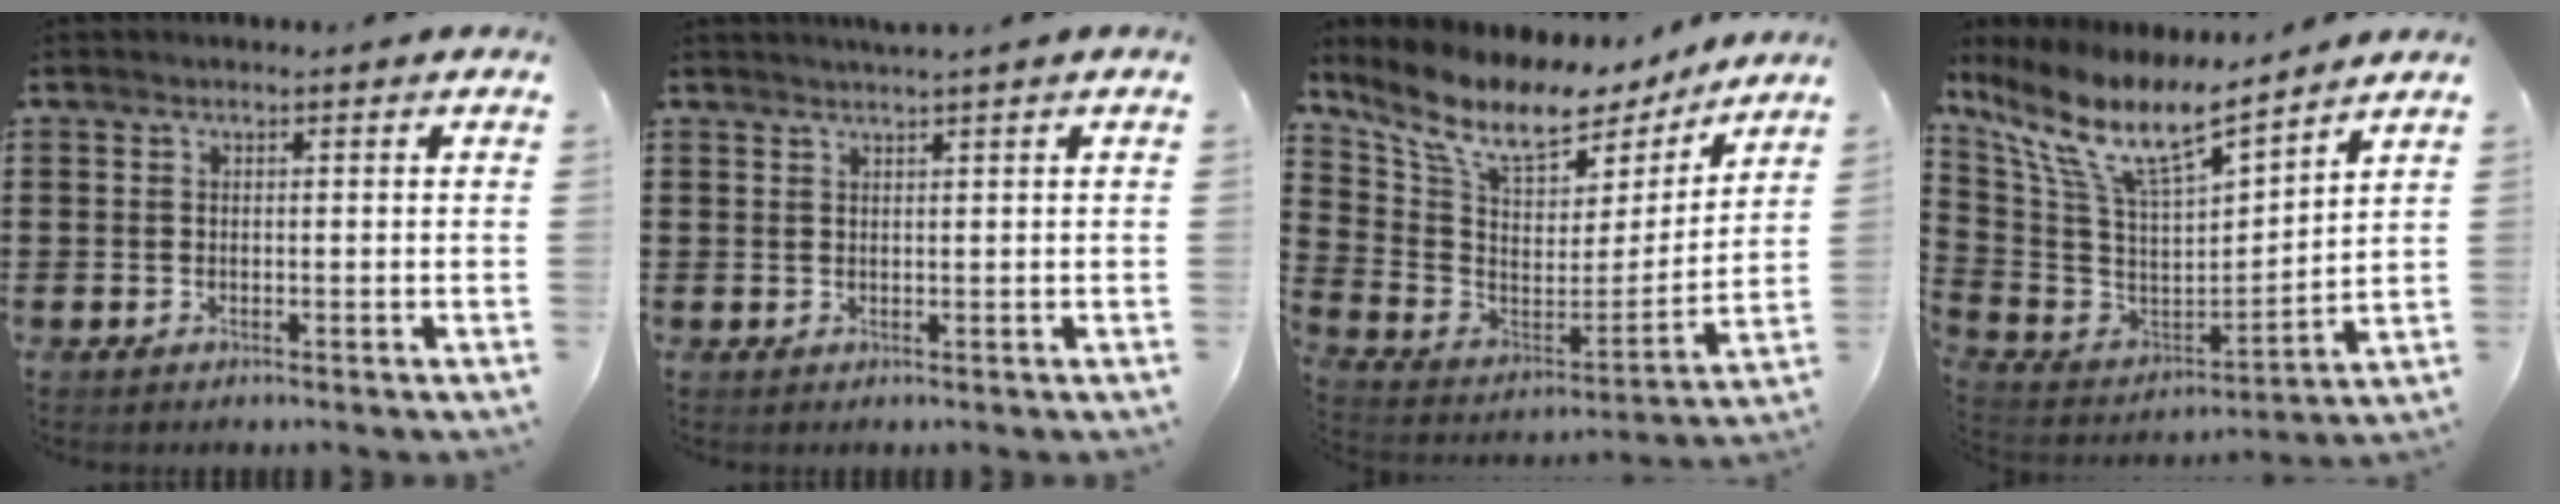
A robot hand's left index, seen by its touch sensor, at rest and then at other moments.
{"total": 1.3, "force": [1.1, -0.4, 0.5], "torque": [-0.009, -0.002, 0.022]}
{"total": 10.7, "force": [8.1, 4.1, 5.7], "torque": [-0.137, -0.058, 0.139]}
{"total": 12.1, "force": [8.6, 2.9, 8.0], "torque": [-0.186, -0.055, 0.150]}